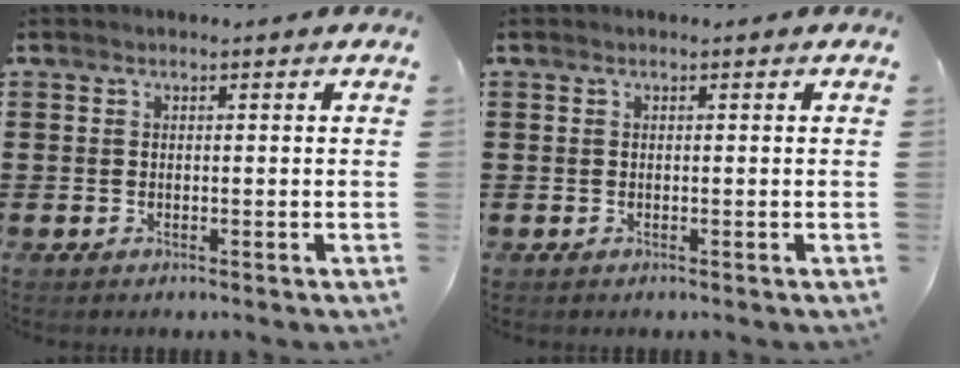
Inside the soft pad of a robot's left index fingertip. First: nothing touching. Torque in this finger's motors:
{"motor_torque": [0.00, 0.00, 0.00, 0.01]}